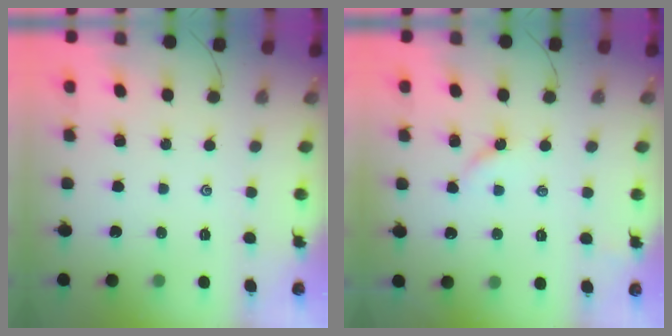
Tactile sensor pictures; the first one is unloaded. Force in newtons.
{"total": 2.7, "press": 2.7, "slide": 0.4}